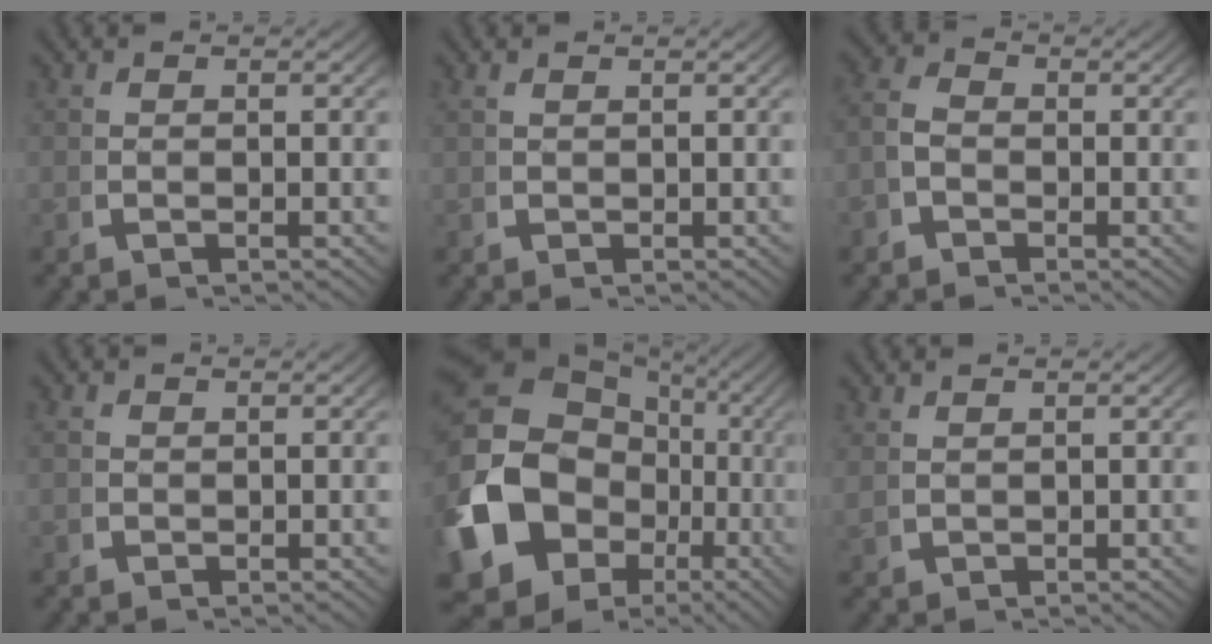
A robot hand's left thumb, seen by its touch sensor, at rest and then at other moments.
{"total": 0.5, "force": [0.4, -0.1, -0.4], "torque": [0.004, 0.001, 0.009]}
{"total": 2.0, "force": [-0.4, 1.9, 0.4], "torque": [-0.006, -0.005, -0.013]}
{"total": 0.6, "force": [0.2, 0.3, -0.5], "torque": [0.008, -0.003, 0.005]}
{"total": 19.3, "force": [-3.3, 15.7, 10.9], "torque": [-0.244, -0.097, -0.016]}
{"total": 0.9, "force": [0.8, -0.3, -0.1], "torque": [-0.003, 0.002, 0.024]}